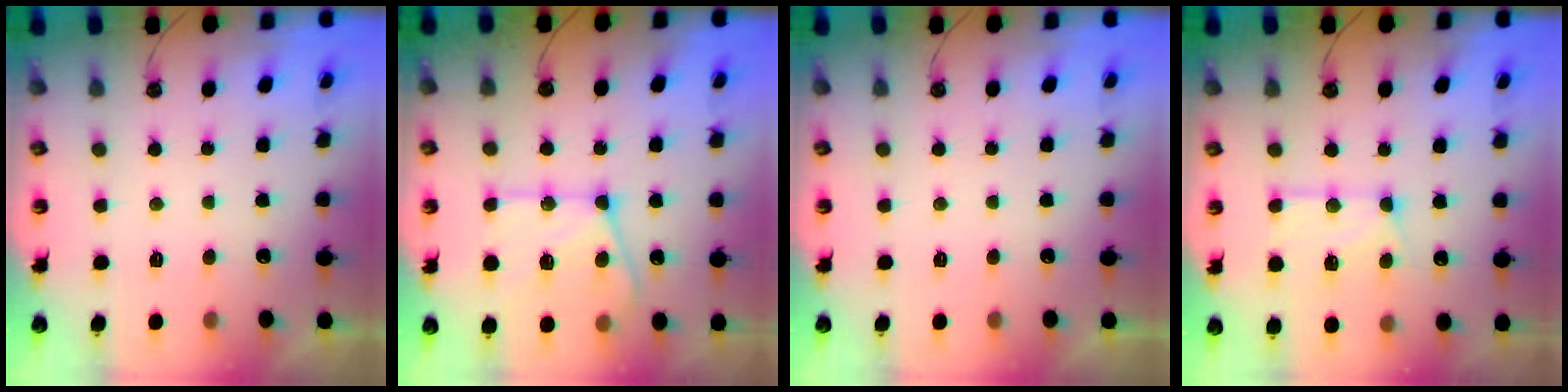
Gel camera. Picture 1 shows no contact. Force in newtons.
{"total": 18.4, "press": 18.3, "slide": 1.4}
{"total": 0.0}
{"total": 13.5, "press": 13.5, "slide": 0.9}